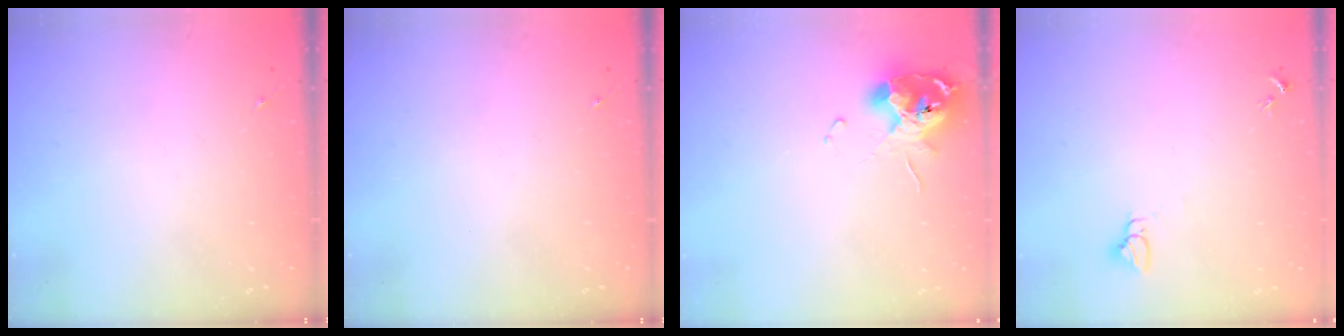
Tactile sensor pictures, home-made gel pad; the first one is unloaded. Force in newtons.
{"total": 0.0}
{"total": 11.9, "press": 11.8, "slide": 1.4}
{"total": 3.0, "press": 3.0, "slide": 0.1}